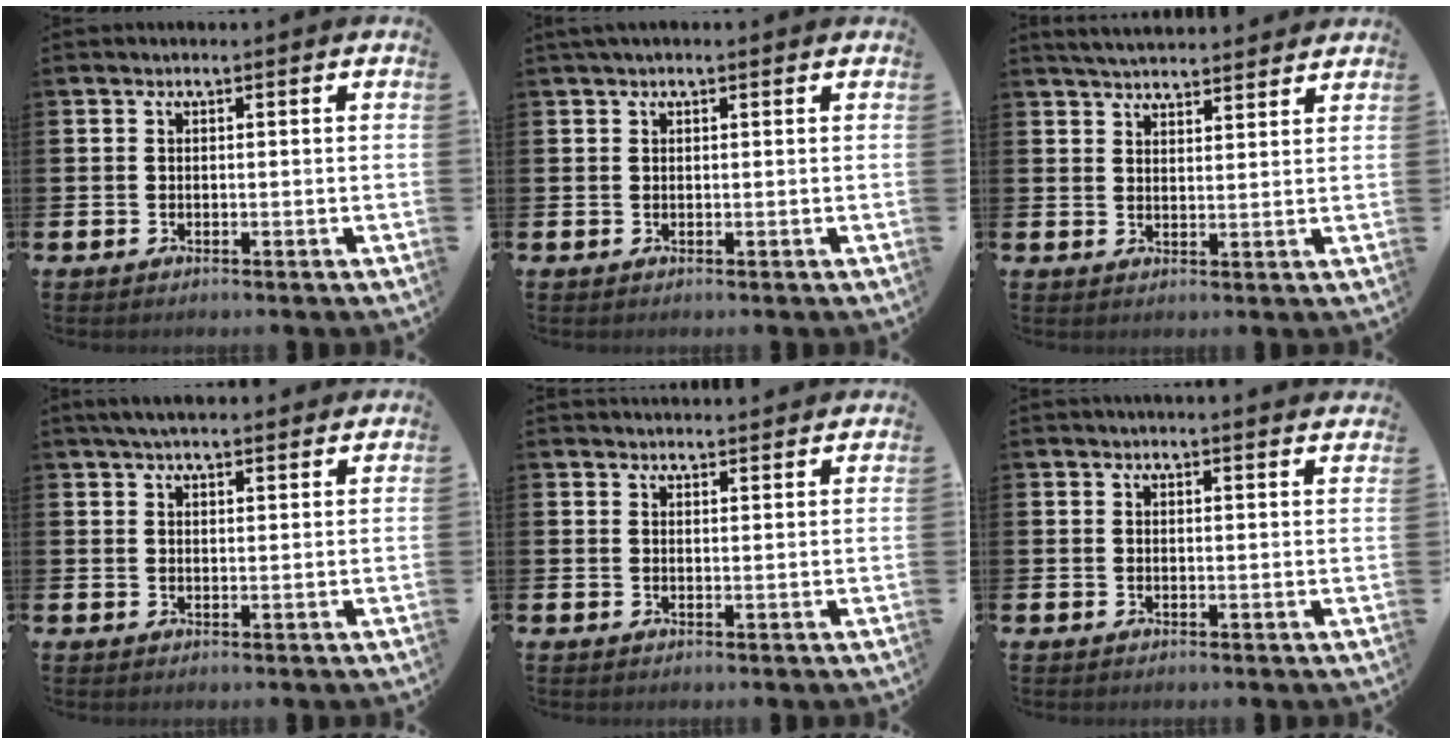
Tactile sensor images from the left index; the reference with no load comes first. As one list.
[{"total": 0.9, "force": [0.7, 0.2, 0.5], "torque": [-0.006, 0.002, 0.011]}, {"total": 4.2, "force": [4.1, 0.3, 0.3], "torque": [-0.020, -0.017, 0.077]}, {"total": 4.0, "force": [3.7, 0.7, 1.3], "torque": [-0.029, -0.009, 0.067]}, {"total": 2.6, "force": [2.6, 0.1, -0.2], "torque": [0.003, -0.015, 0.047]}, {"total": 2.1, "force": [2.1, -0.2, -0.1], "torque": [0.005, -0.012, 0.038]}]